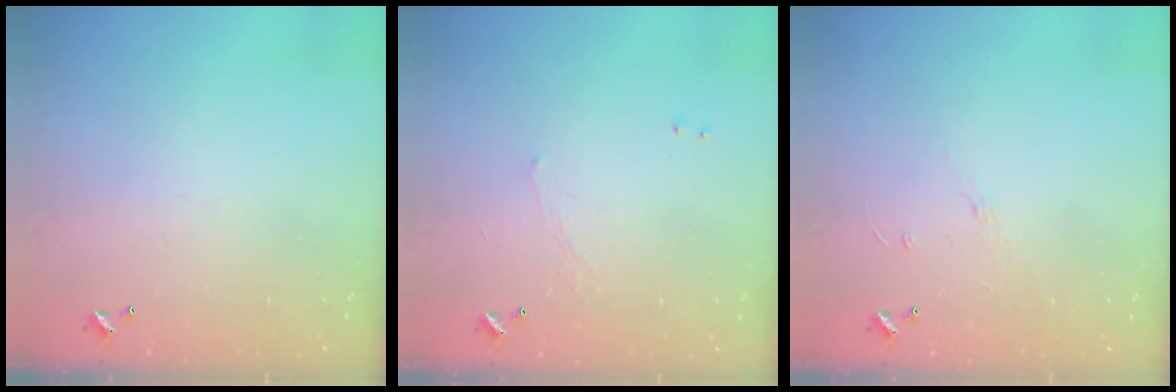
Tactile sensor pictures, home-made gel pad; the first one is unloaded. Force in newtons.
{"total": 0.6, "press": 0.2, "slide": 0.5}
{"total": 5.5, "press": 5.5, "slide": 0.5}